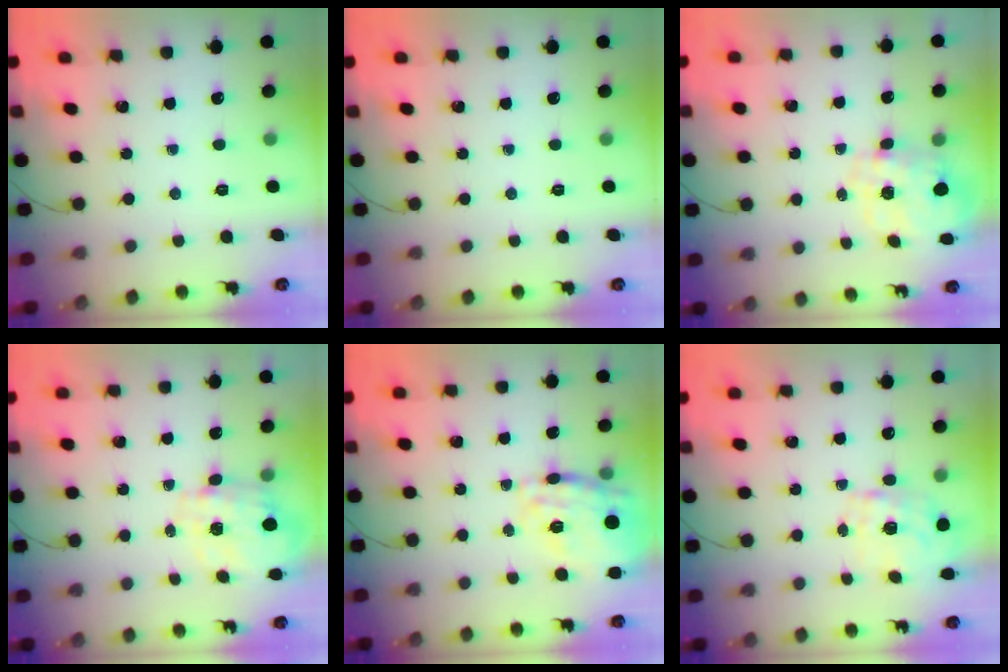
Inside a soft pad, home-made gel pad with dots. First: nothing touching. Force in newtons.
{"total": 0.0}
{"total": 9.9, "press": 9.8, "slide": 1.5}
{"total": 2.6, "press": 2.4, "slide": 1.0}
{"total": 22.6, "press": 22.5, "slide": 2.7}
{"total": 2.1, "press": 0.6, "slide": 2.0}